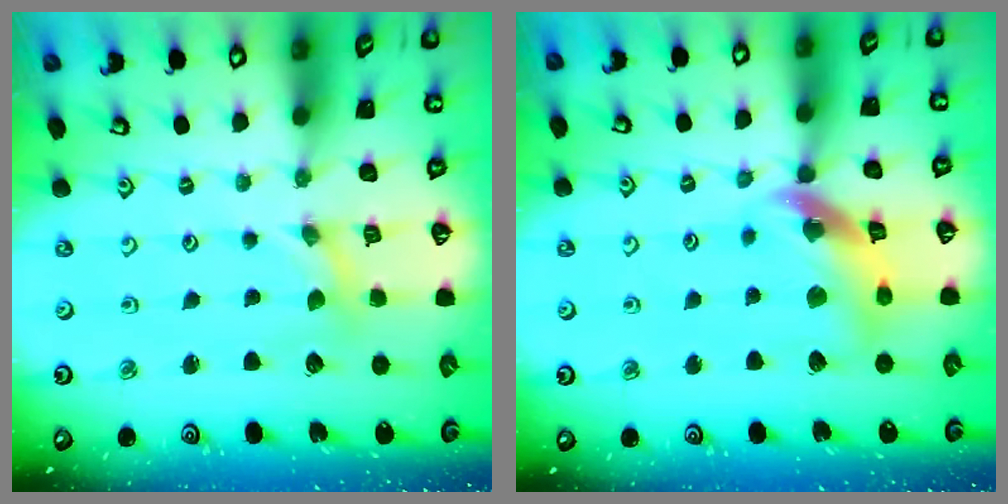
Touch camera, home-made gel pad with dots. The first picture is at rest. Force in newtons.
{"total": 14.1, "press": 14.0, "slide": 1.7}